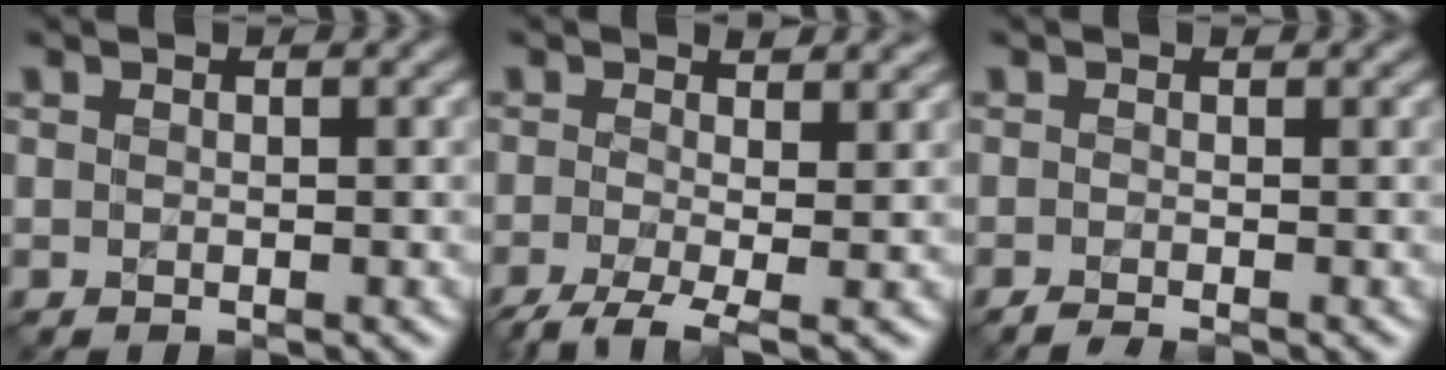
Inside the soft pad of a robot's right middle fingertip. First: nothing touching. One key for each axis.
{"total": 4.8, "fx": -1.4, "fy": 1.6, "fz": 4.3, "tx": -0.078, "ty": 0.001, "tz": -0.036}
{"total": 1.0, "fx": -0.7, "fy": 0.2, "fz": 0.6, "tx": -0.006, "ty": 0.003, "tz": -0.021}